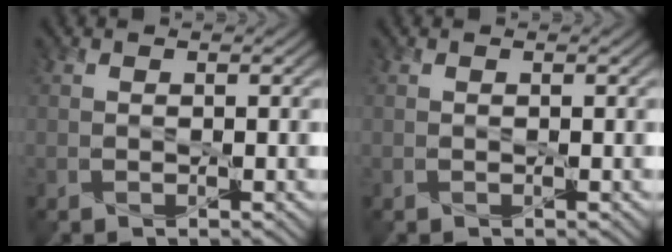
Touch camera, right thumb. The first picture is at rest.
{"total": 0.0}